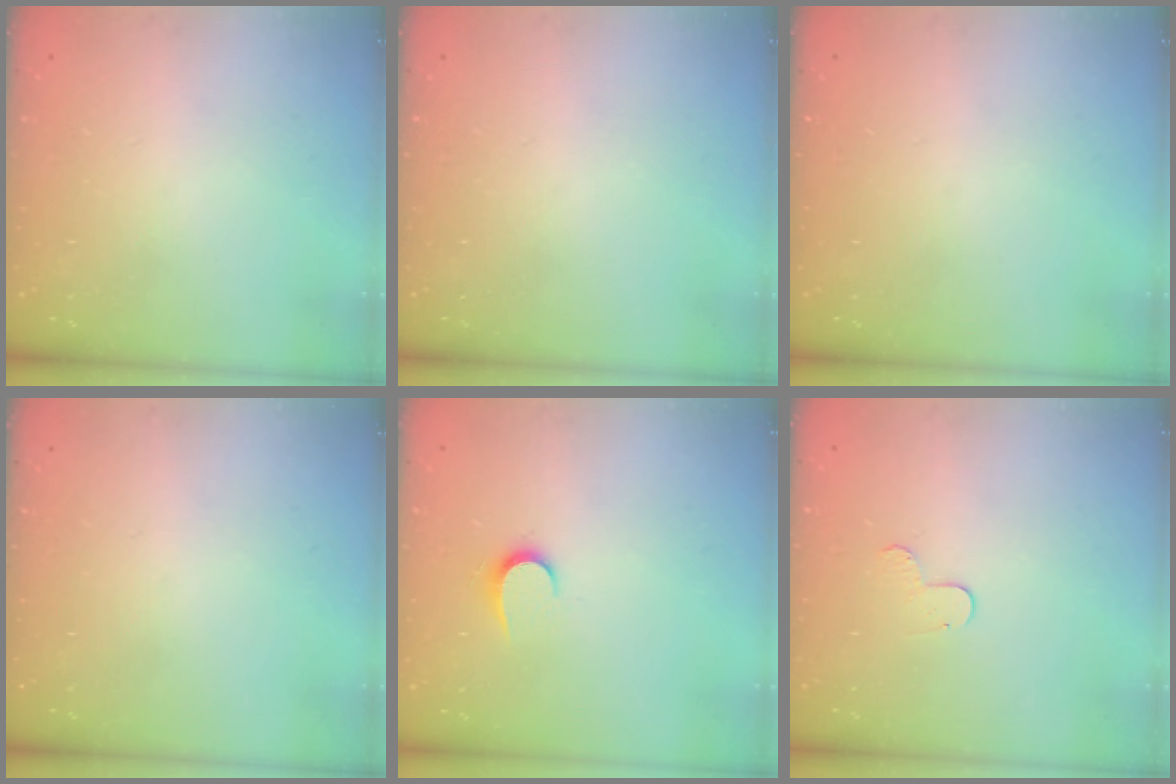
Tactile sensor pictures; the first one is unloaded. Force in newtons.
{"total": 0.0}
{"total": 0.0}
{"total": 0.0}
{"total": 6.5, "press": 6.5, "slide": 0.7}
{"total": 5.3, "press": 5.3, "slide": 0.6}